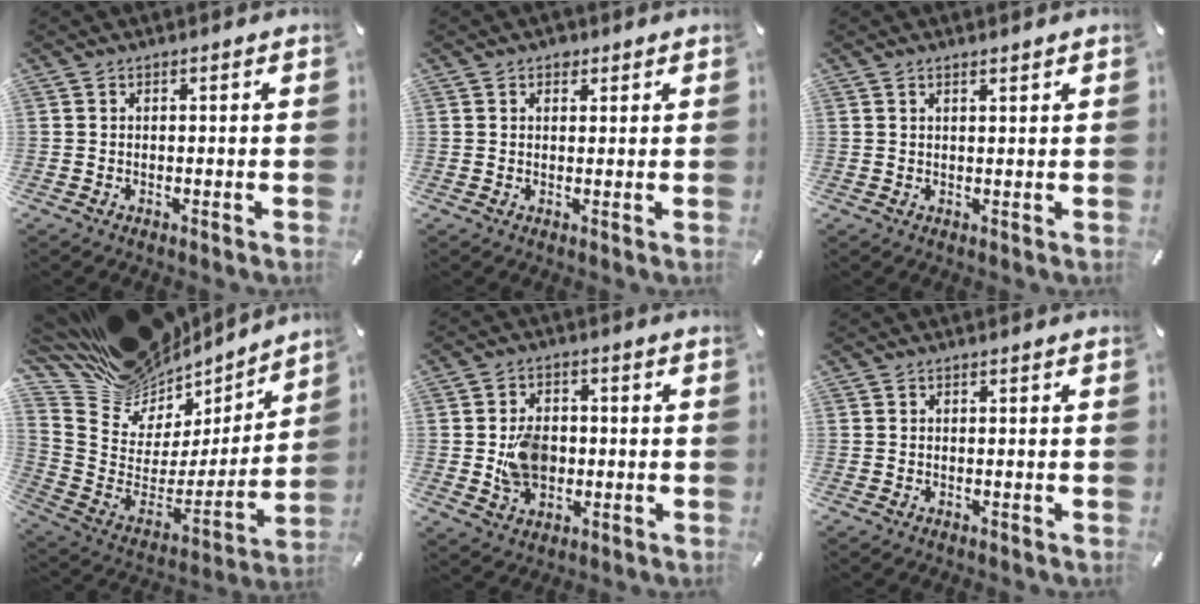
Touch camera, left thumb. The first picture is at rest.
{"total": 1.8, "force": [1.1, 1.3, 0.5], "torque": [0.005, -0.004, 0.017]}
{"total": 1.2, "force": [1.0, 0.1, 0.6], "torque": [-0.011, -0.003, 0.019]}
{"total": 16.7, "force": [13.7, 9.3, 1.9], "torque": [-0.058, -0.121, 0.253]}
{"total": 9.3, "force": [-0.8, 7.2, 5.8], "torque": [-0.100, 0.005, -0.014]}
{"total": 0.0}